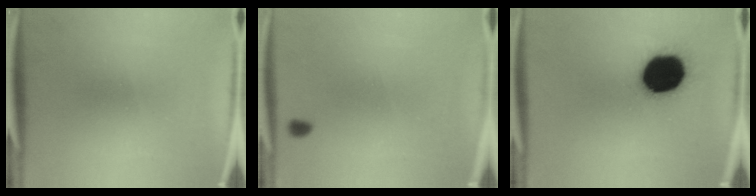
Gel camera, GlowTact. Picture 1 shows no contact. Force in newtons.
{"total": 0.7}
{"total": 19.0}